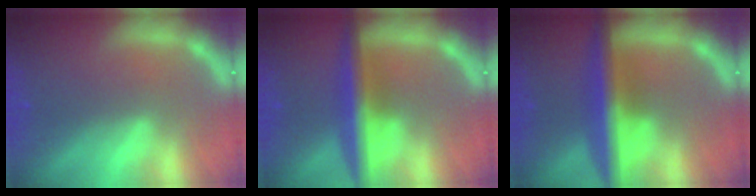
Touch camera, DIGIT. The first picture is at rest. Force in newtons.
{"total": 6.0}
{"total": 7.1}